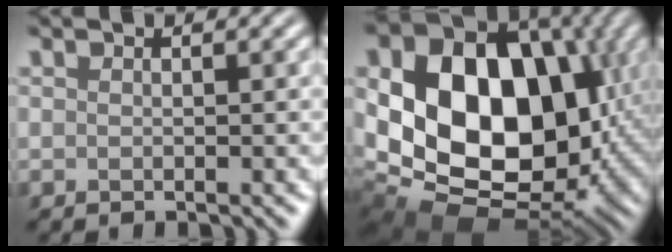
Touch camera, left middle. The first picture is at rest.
{"total": 19.6, "force": [1.9, 14.4, 13.2], "torque": [-0.245, -0.016, 0.050]}